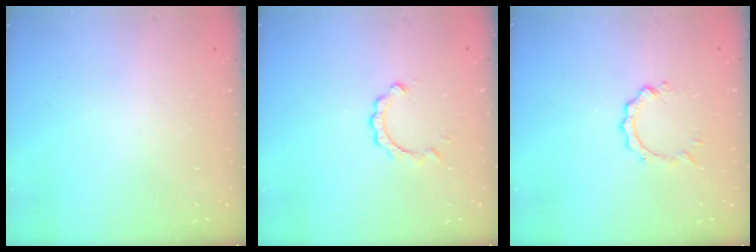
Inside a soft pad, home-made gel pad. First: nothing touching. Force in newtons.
{"total": 2.7, "press": 2.7, "slide": 0.3}
{"total": 2.8, "press": 2.8, "slide": 0.4}